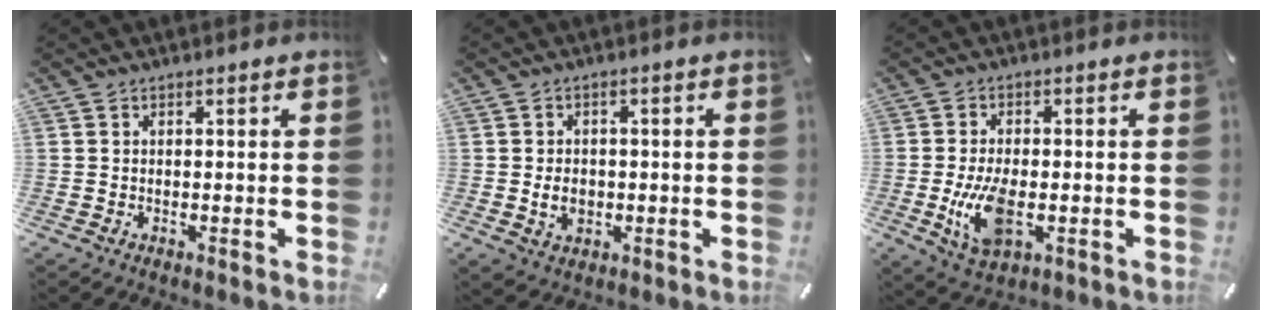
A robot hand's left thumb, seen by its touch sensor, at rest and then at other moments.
{"total": 4.9, "force": [-0.9, 4.0, 2.8], "torque": [-0.057, -0.001, -0.019]}
{"total": 10.5, "force": [-1.9, 5.7, 8.6], "torque": [-0.183, -0.012, -0.032]}